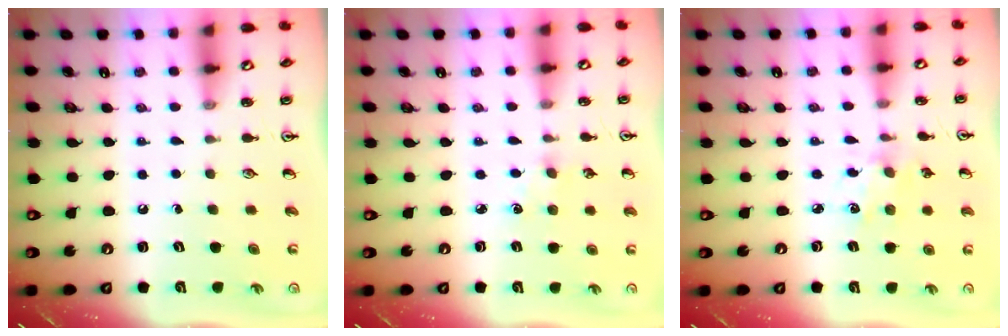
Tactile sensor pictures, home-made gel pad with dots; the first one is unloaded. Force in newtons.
{"total": 4.1, "press": 4.1, "slide": 0.5}
{"total": 3.2, "press": 3.2, "slide": 0.4}